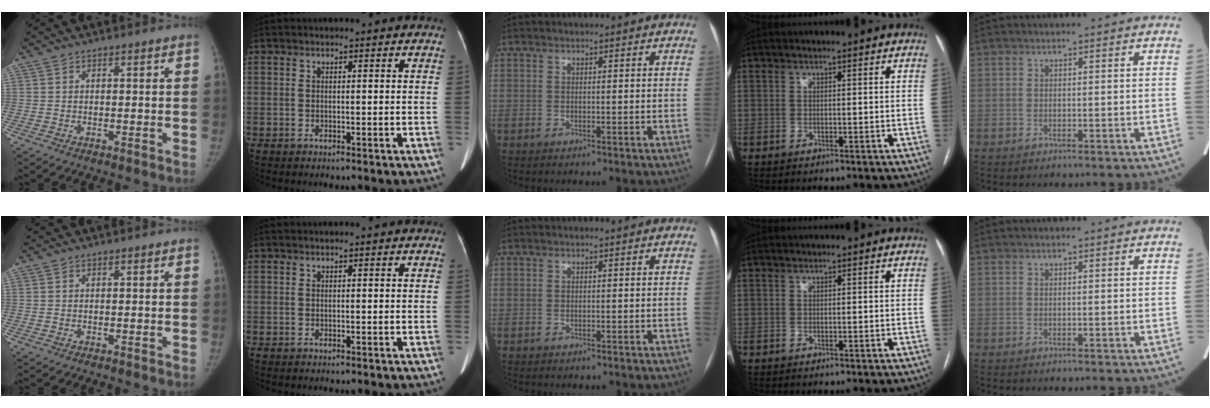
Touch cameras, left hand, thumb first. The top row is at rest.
{}